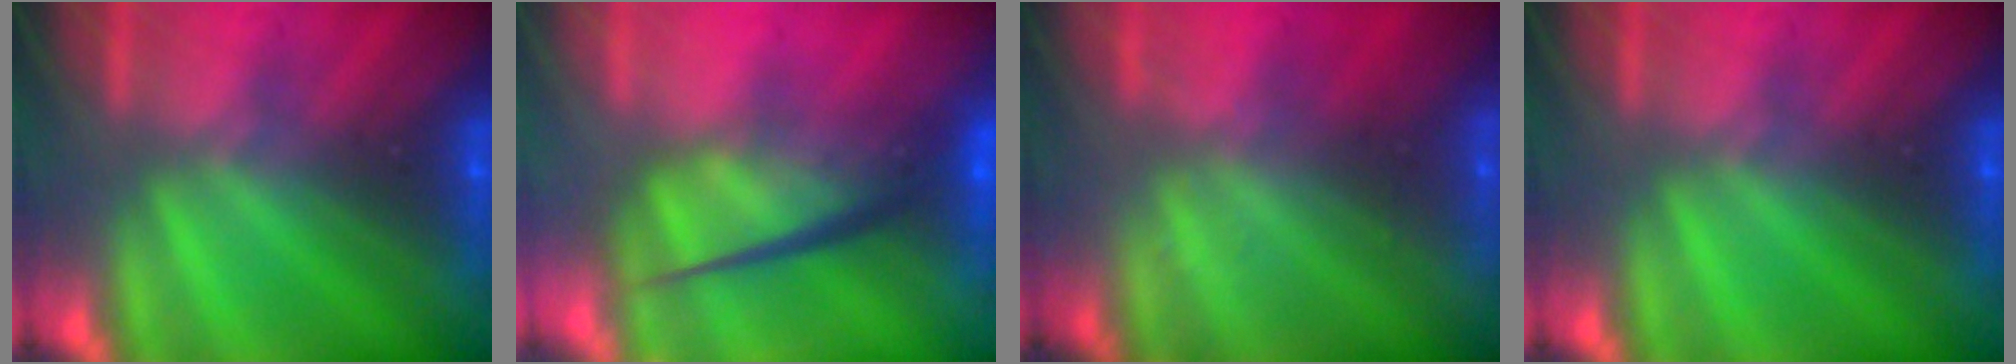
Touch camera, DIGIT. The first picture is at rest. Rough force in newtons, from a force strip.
{"total": 5.6}
{"total": 2.3}
{"total": 0.0}